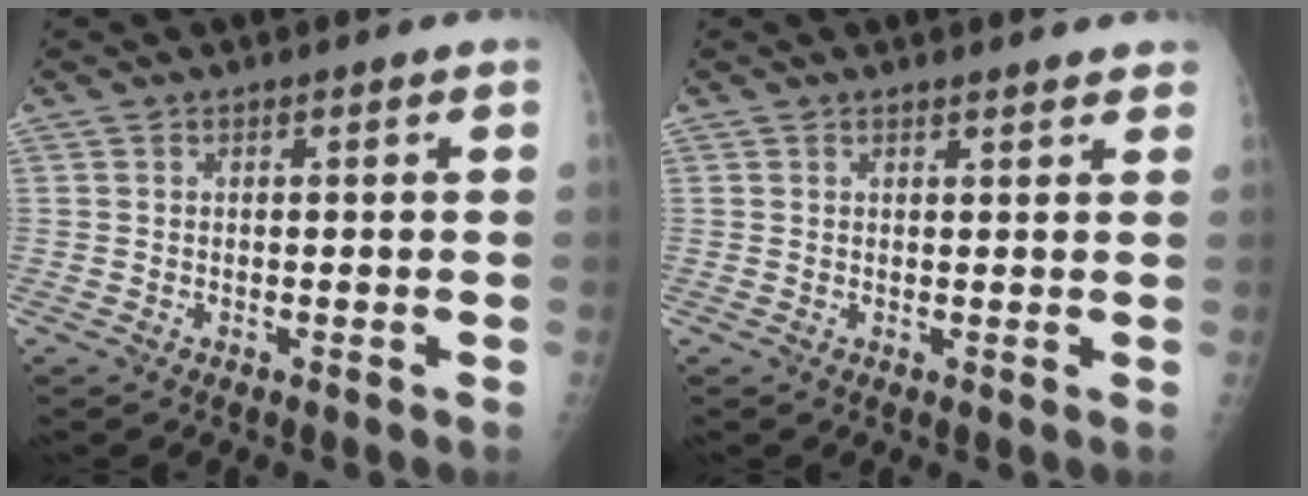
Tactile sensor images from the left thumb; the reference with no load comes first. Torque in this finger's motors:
{"motor_torque": [-0.11, -0.04, -0.13, -0.05, 0.03]}